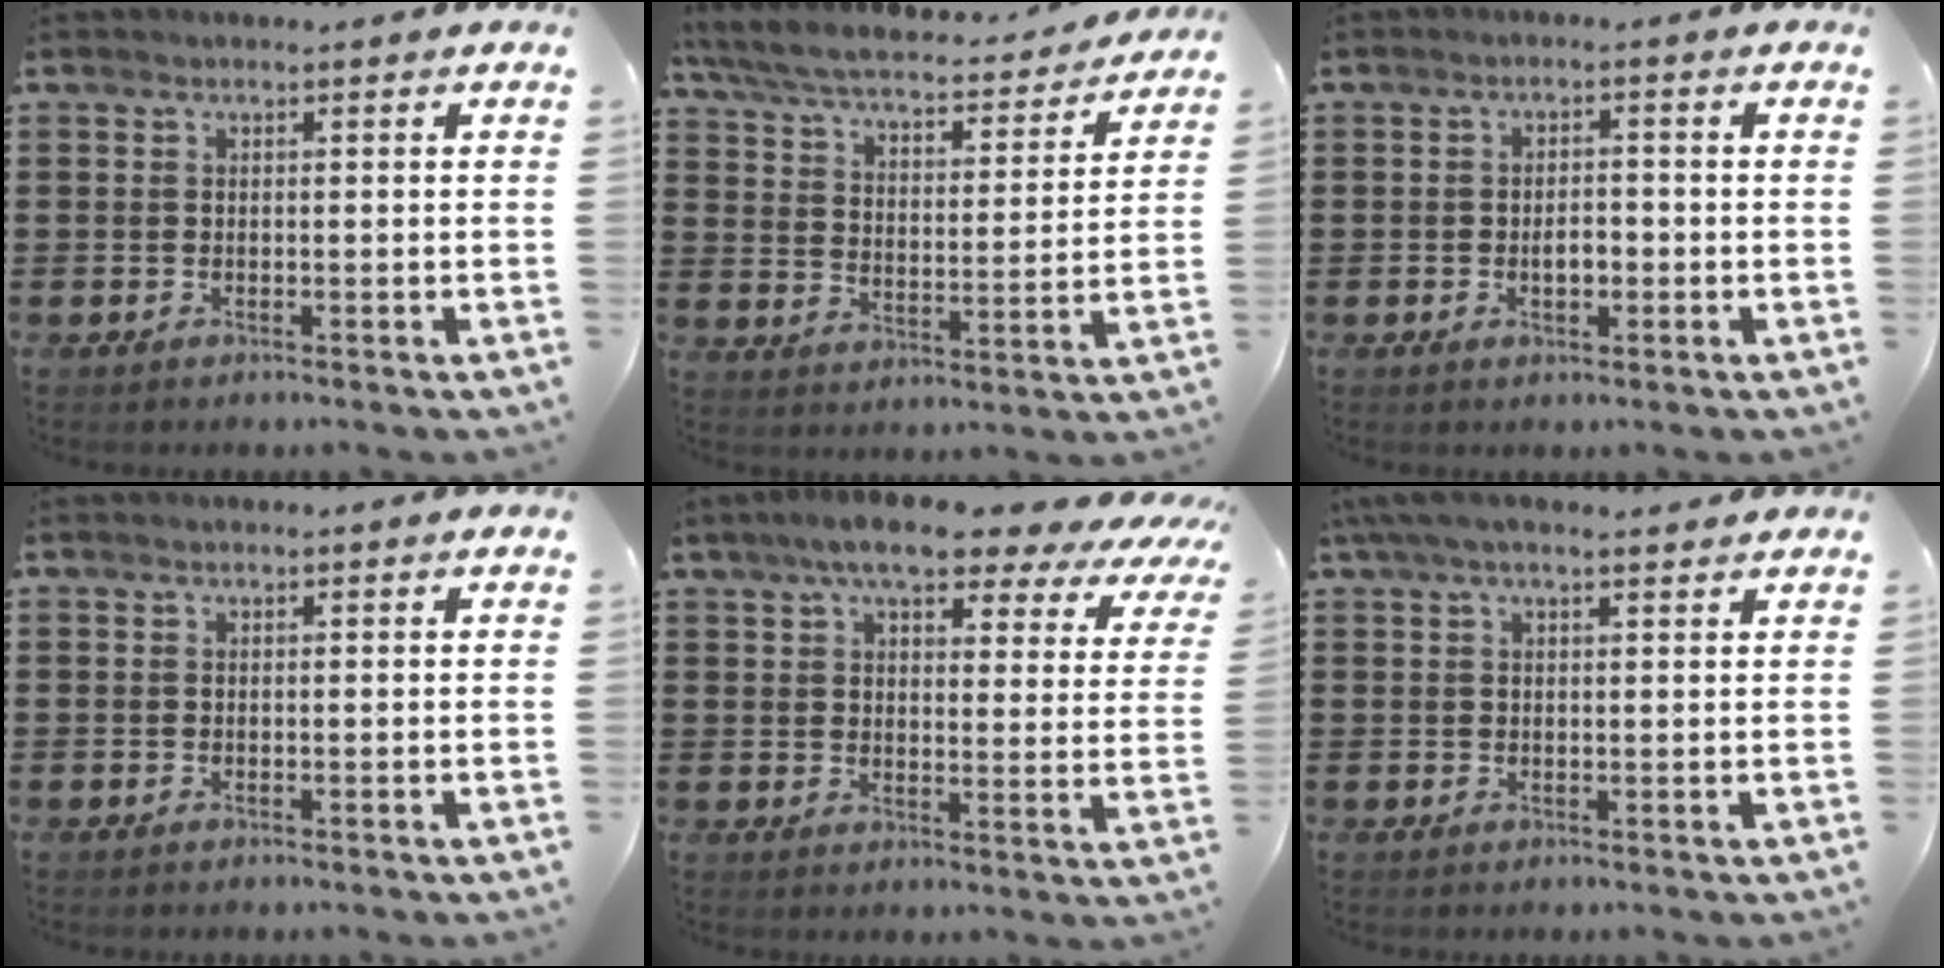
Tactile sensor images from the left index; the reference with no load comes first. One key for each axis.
{"total": 5.7, "fx": 5.3, "fy": 0.5, "fz": 2.2, "tx": -0.068, "ty": -0.034, "tz": 0.086}
{"total": 2.9, "fx": -0.8, "fy": 1.4, "fz": 2.4, "tx": -0.047, "ty": 0.003, "tz": -0.016}
{"total": 0.0}
{"total": 8.2, "fx": 6.8, "fy": 1.7, "fz": 4.2, "tx": -0.091, "ty": -0.028, "tz": 0.117}
{"total": 3.8, "fx": 2.5, "fy": 1.2, "fz": 2.6, "tx": -0.056, "ty": 0.006, "tz": 0.047}